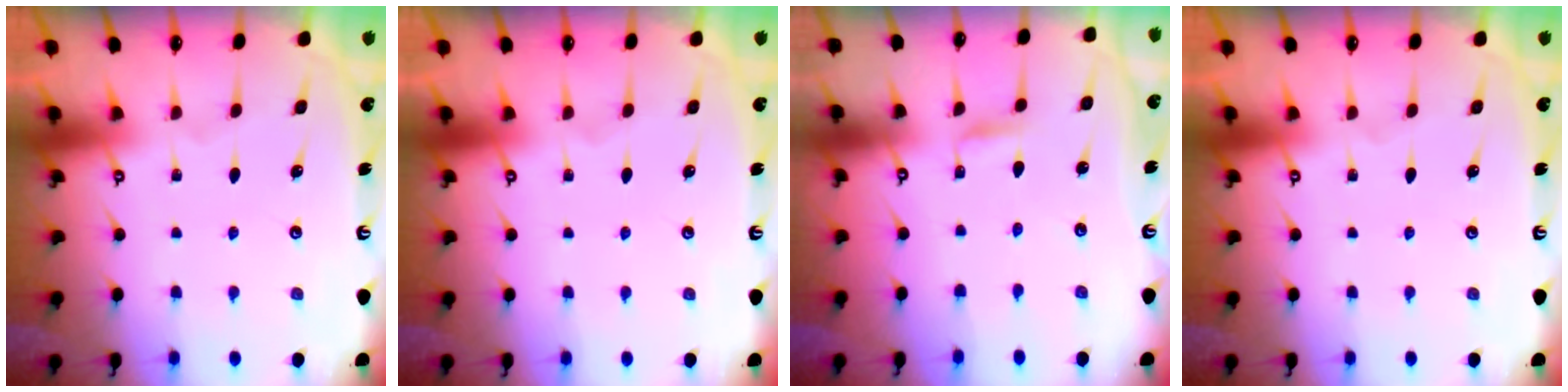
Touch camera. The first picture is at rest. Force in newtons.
{"total": 0.0}
{"total": 1.8, "press": 1.8, "slide": 0.3}
{"total": 0.0}